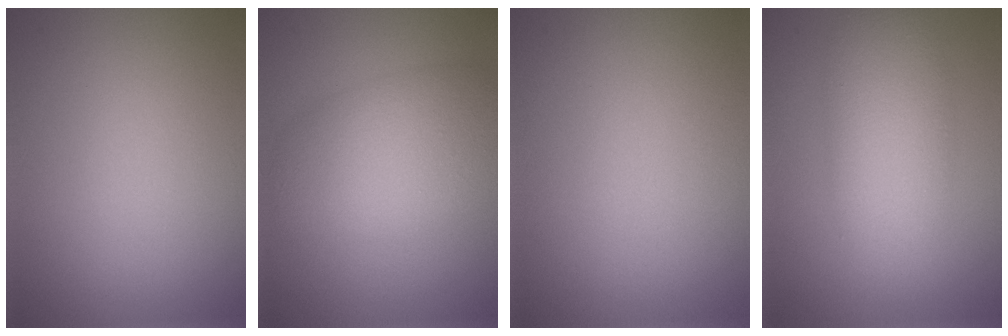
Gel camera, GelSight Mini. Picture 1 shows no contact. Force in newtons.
{"total": 6.3, "press": 6.3, "slide": 0.3}
{"total": 0.0}
{"total": 5.1, "press": 5.1, "slide": 0.1}